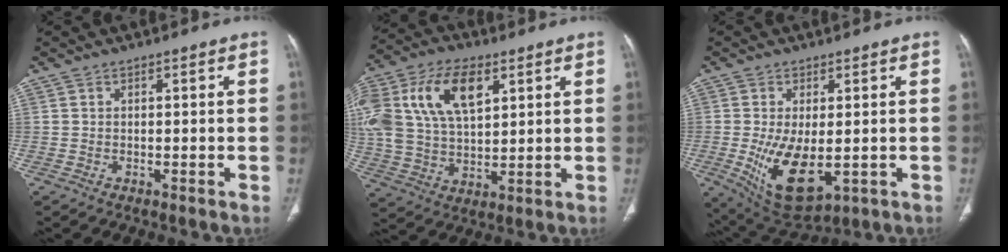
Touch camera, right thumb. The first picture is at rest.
{"total": 21.3, "force": [7.9, 12.4, 15.5], "torque": [-0.330, 0.008, 0.146]}
{"total": 11.8, "force": [-2.1, 5.7, 10.1], "torque": [-0.175, -0.024, -0.012]}